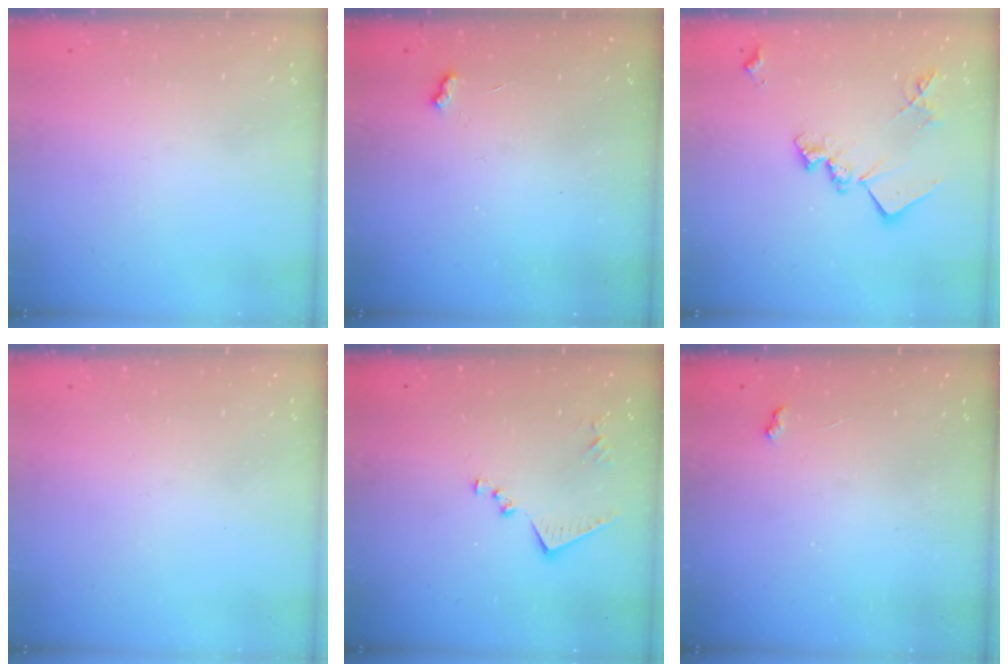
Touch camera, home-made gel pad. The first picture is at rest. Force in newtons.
{"total": 2.8, "press": 2.7, "slide": 0.5}
{"total": 16.1, "press": 16.1, "slide": 1.0}
{"total": 0.0}
{"total": 10.1, "press": 10.1, "slide": 0.6}
{"total": 3.6, "press": 3.5, "slide": 0.5}